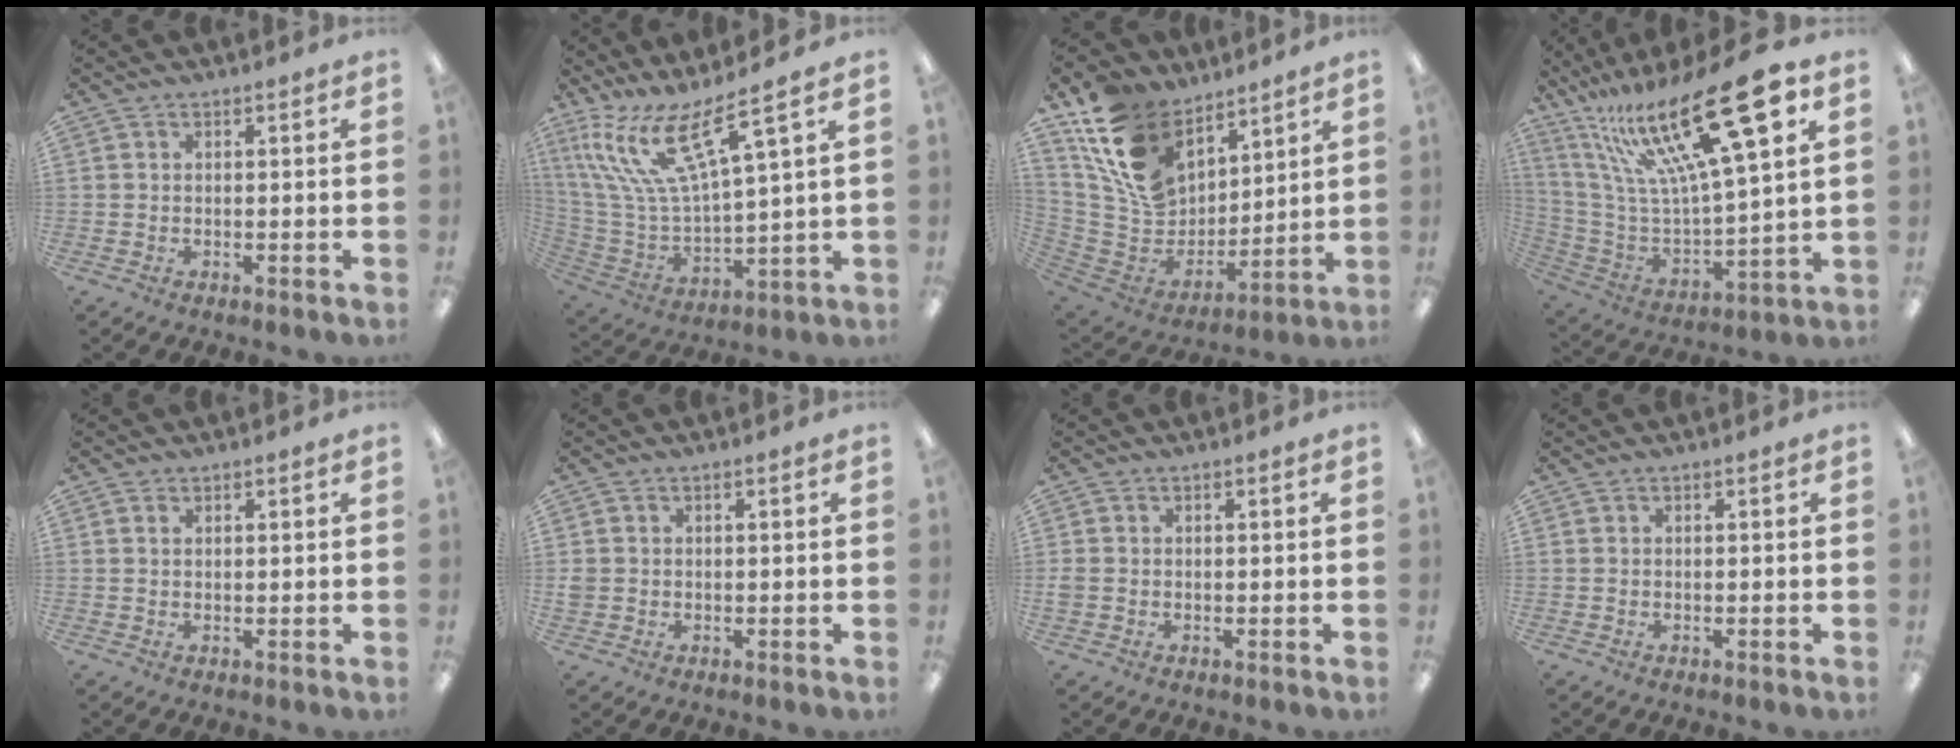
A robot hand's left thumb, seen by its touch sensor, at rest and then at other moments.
{"total": 18.3, "force": [11.2, 5.0, 13.6], "torque": [-0.301, -0.068, 0.188]}
{"total": 18.0, "force": [11.6, 11.2, 8.1], "torque": [-0.180, -0.052, 0.227]}
{"total": 28.4, "force": [16.9, 7.6, 21.6], "torque": [-0.402, -0.104, 0.272]}
{"total": 1.0, "force": [0.6, 0.5, 0.6], "torque": [-0.013, 0.001, 0.011]}
{"total": 1.5, "force": [0.0, 1.4, 0.4], "torque": [-0.007, 0.004, -0.002]}
{"total": 1.1, "force": [-0.2, 0.9, 0.6], "torque": [-0.012, 0.004, -0.004]}
{"total": 0.0}